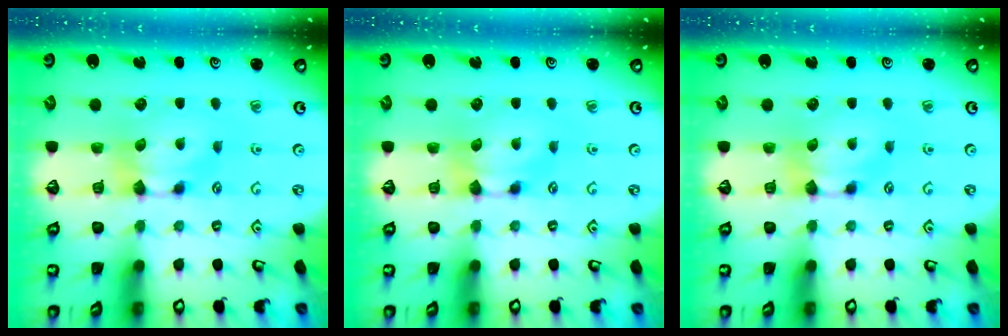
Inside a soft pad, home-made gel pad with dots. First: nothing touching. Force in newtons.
{"total": 0.0}
{"total": 0.0}